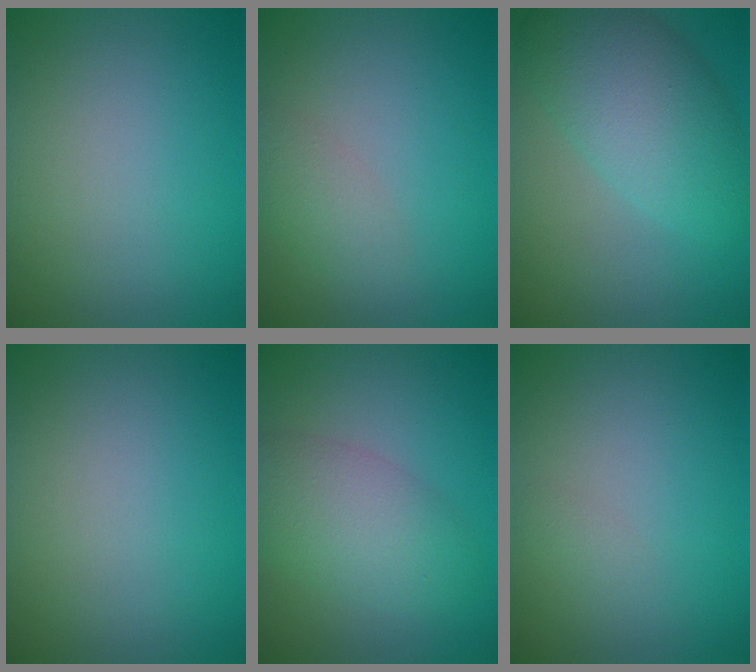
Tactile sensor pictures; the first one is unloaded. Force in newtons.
{"total": 2.0, "press": 2.0, "slide": 0.1}
{"total": 7.0, "press": 7.0, "slide": 0.2}
{"total": 0.0}
{"total": 5.1, "press": 5.1, "slide": 0.1}
{"total": 0.6, "press": 0.6, "slide": 0.0}